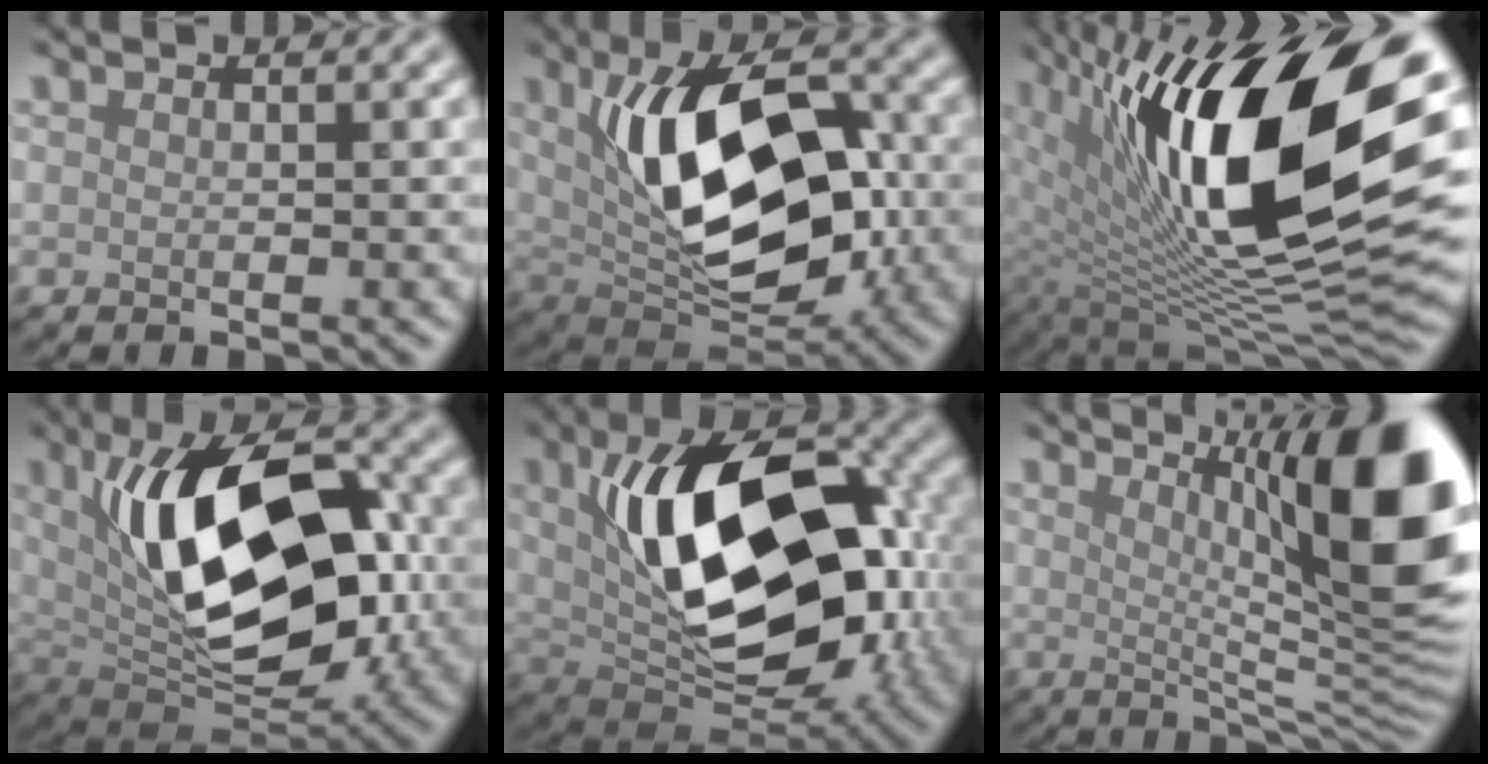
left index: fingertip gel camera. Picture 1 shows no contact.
{"total": 11.3, "force": [1.0, 5.8, 9.7], "torque": [-0.165, 0.010, 0.014]}
{"total": 17.8, "force": [4.7, 7.2, 15.6], "torque": [-0.254, -0.002, 0.079]}
{"total": 12.5, "force": [1.4, 6.1, 10.8], "torque": [-0.176, 0.011, 0.018]}
{"total": 13.8, "force": [1.3, 7.3, 11.6], "torque": [-0.191, 0.004, 0.022]}
{"total": 13.8, "force": [4.3, 3.3, 12.7], "torque": [-0.157, 0.000, 0.074]}